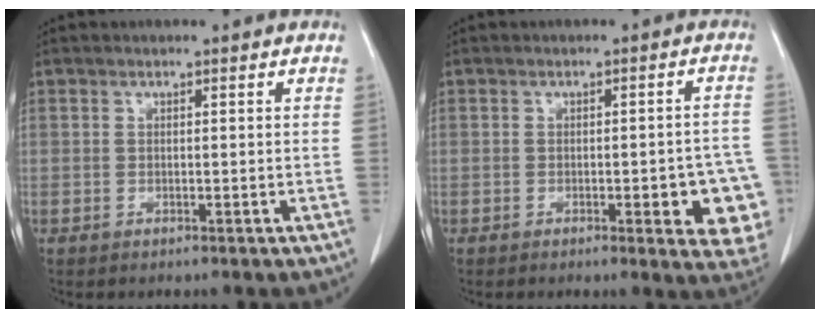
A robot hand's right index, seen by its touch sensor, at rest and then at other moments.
{"total": 9.5, "force": [-3.2, 2.4, 8.7], "torque": [-0.066, 0.006, -0.036]}